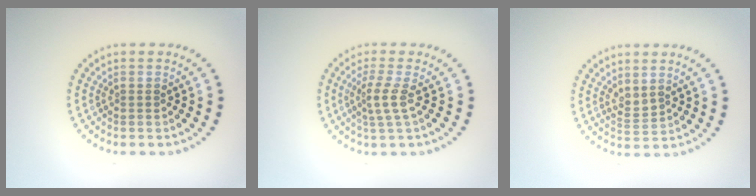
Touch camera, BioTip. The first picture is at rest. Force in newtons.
{"total": 2.3, "press": 1.7, "slide": 1.6}
{"total": 1.4, "press": 1.1, "slide": 0.8}